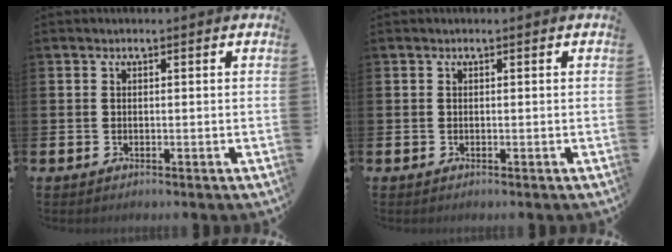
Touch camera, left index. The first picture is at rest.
{"total": 0.0}